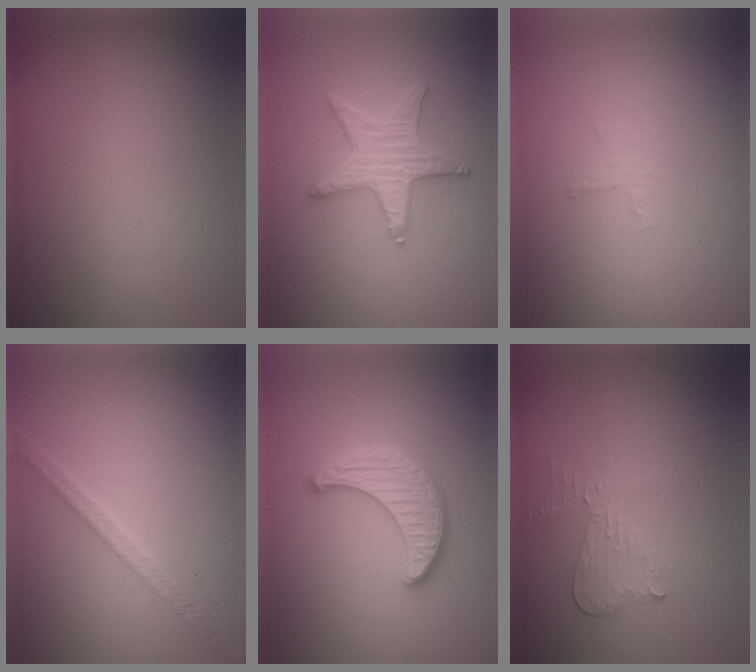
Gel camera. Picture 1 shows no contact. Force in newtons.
{"total": 3.8, "press": 3.7, "slide": 0.7}
{"total": 0.9, "press": 0.8, "slide": 0.3}
{"total": 1.9, "press": 1.9, "slide": 0.4}
{"total": 3.8, "press": 3.6, "slide": 1.2}
{"total": 2.1, "press": 2.1, "slide": 0.2}